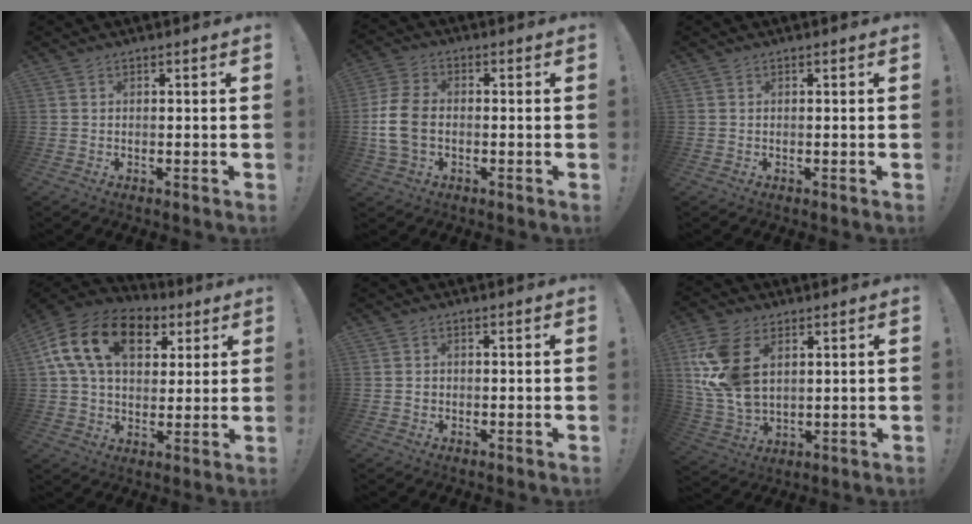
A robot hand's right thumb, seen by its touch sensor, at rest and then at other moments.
{"total": 11.0, "force": [-1.7, 7.8, 7.7], "torque": [-0.160, 0.014, -0.025]}
{"total": 0.0}
{"total": 18.9, "force": [6.9, 12.4, 12.5], "torque": [-0.211, -0.012, 0.126]}
{"total": 1.0, "force": [-0.4, 0.9, 0.2], "torque": [-0.003, 0.002, -0.006]}
{"total": 16.5, "force": [5.1, 10.6, 11.5], "torque": [-0.229, -0.021, 0.096]}